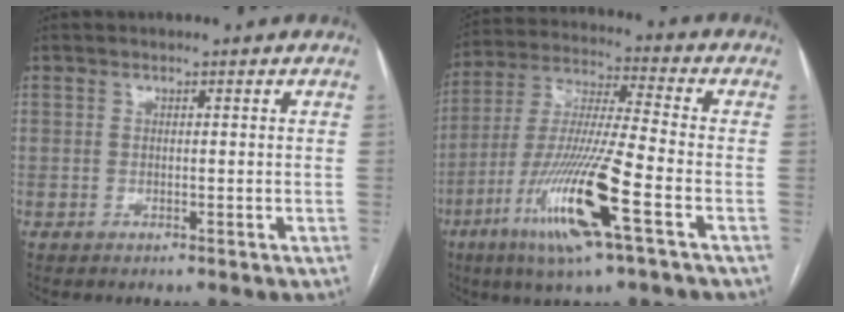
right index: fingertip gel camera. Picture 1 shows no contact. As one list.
[{"total": 16.5, "force": [-7.1, 0.3, 14.8], "torque": [-0.306, -0.022, -0.133]}]